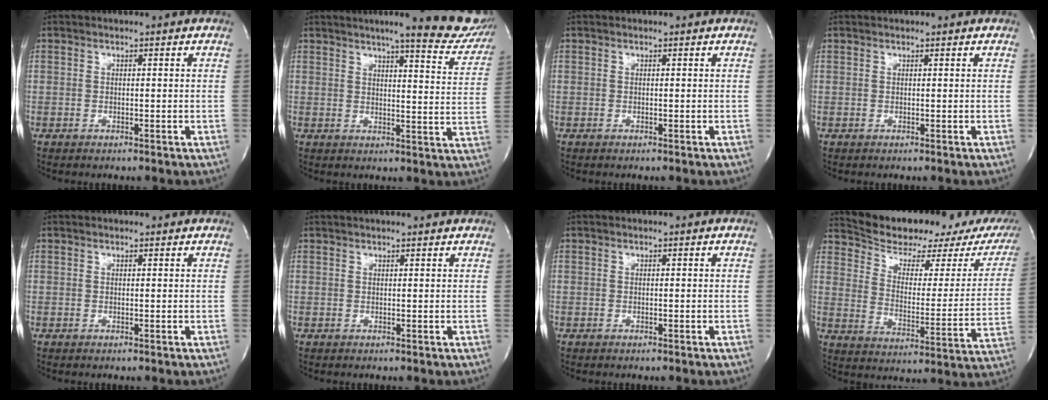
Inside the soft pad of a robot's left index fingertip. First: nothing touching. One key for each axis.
{"total": 13.6, "fx": 11.7, "fy": 1.4, "fz": 6.8, "tx": -0.072, "ty": -0.028, "tz": 0.126}
{"total": 0.0}
{"total": 1.3, "fx": 1.2, "fy": 0.1, "fz": 0.4, "tx": -0.007, "ty": 0.017, "tz": 0.019}
{"total": 0.7, "fx": 0.7, "fy": 0.2, "fz": 0.1, "tx": -0.008, "ty": 0.003, "tz": 0.010}
{"total": 5.6, "fx": 5.2, "fy": 0.2, "fz": 2.0, "tx": -0.028, "ty": 0.026, "tz": 0.060}
{"total": 0.0}
{"total": 19.5, "fx": 17.2, "fy": 4.4, "fz": 8.1, "tx": -0.110, "ty": -0.021, "tz": 0.231}